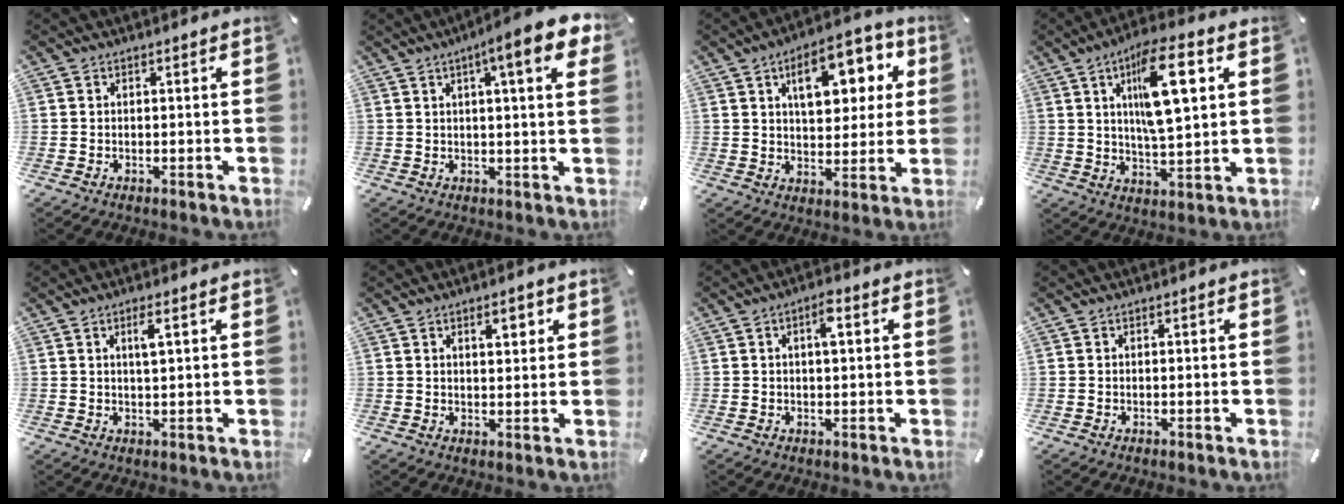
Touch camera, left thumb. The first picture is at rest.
{"total": 11.0, "force": [5.1, 1.9, 9.6], "torque": [-0.137, -0.024, 0.077]}
{"total": 15.4, "force": [6.3, 8.5, 11.1], "torque": [-0.147, -0.014, 0.102]}
{"total": 15.3, "force": [5.4, 4.9, 13.4], "torque": [-0.216, -0.010, 0.081]}
{"total": 3.4, "force": [1.3, 0.5, 3.1], "torque": [-0.056, -0.002, 0.018]}
{"total": 4.2, "force": [2.1, 1.8, 3.2], "torque": [-0.044, -0.004, 0.029]}
{"total": 3.8, "force": [1.1, 1.4, 3.3], "torque": [-0.045, -0.001, 0.011]}
{"total": 0.0}